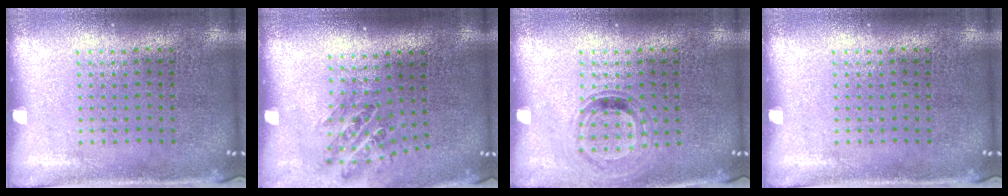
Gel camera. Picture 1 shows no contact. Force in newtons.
{"total": 1.1, "press": 1.0, "slide": 0.4}
{"total": 0.9, "press": 0.9, "slide": 0.3}
{"total": 0.0}